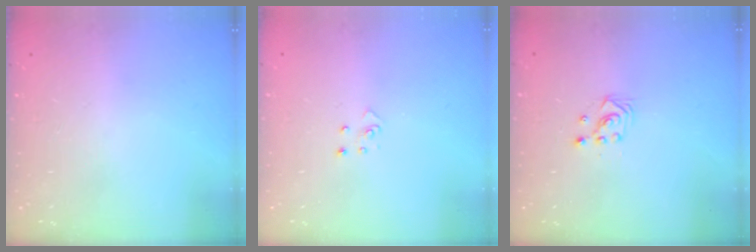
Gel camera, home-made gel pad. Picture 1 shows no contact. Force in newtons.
{"total": 3.4, "press": 3.4, "slide": 0.3}
{"total": 2.2, "press": 2.2, "slide": 0.2}